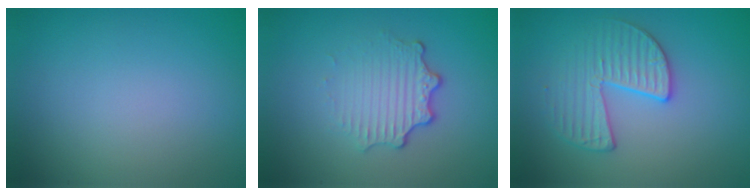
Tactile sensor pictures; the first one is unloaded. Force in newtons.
{"total": 3.4, "press": 2.5, "slide": 2.2}
{"total": 3.3, "press": 3.2, "slide": 0.6}